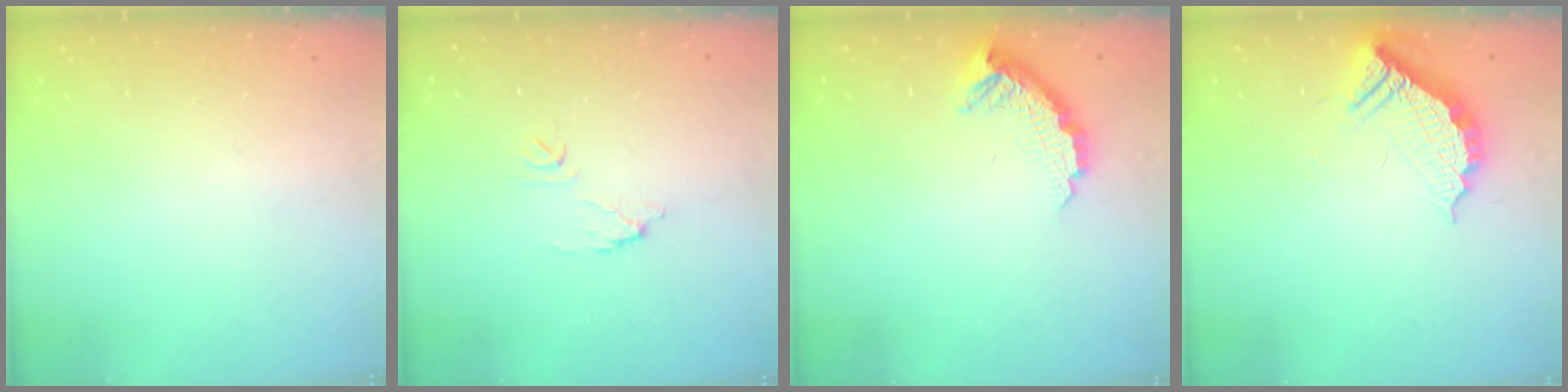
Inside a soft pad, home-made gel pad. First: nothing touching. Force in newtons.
{"total": 7.2, "press": 7.2, "slide": 0.4}
{"total": 11.1, "press": 11.1, "slide": 0.3}
{"total": 11.4, "press": 11.3, "slide": 0.9}